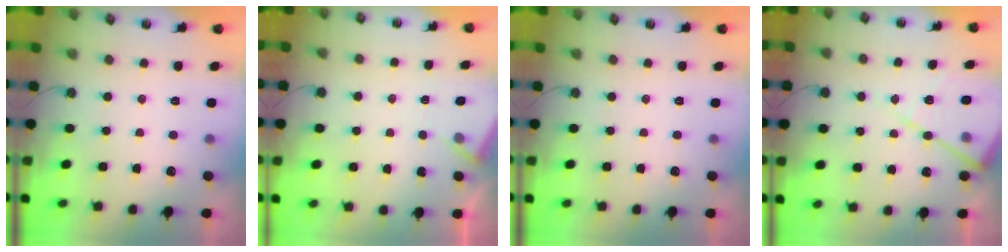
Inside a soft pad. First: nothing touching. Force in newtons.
{"total": 4.3, "press": 4.3, "slide": 0.5}
{"total": 0.0}
{"total": 13.7, "press": 13.7, "slide": 0.8}